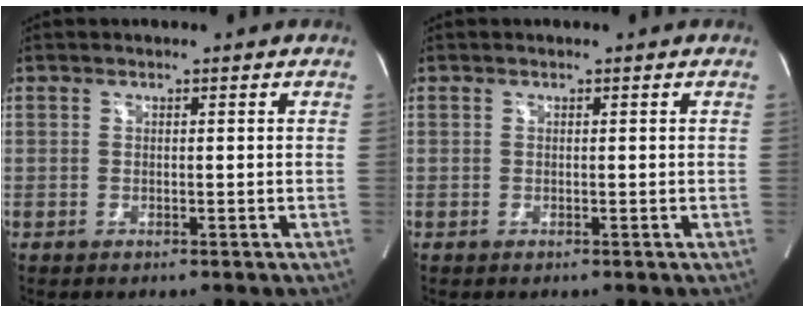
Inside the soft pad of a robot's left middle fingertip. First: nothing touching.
{"total": 0.0}